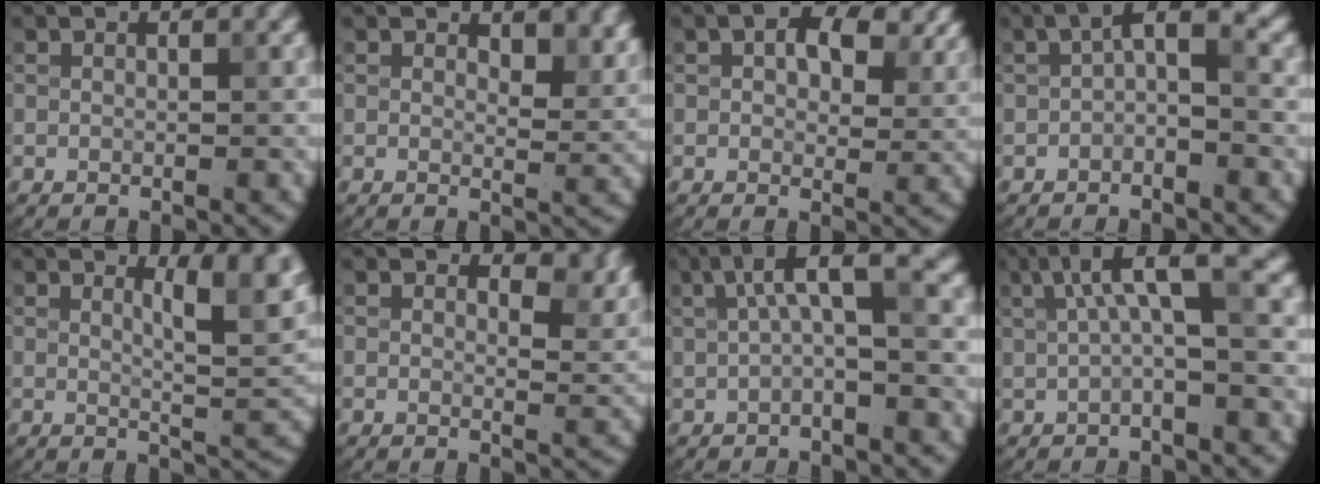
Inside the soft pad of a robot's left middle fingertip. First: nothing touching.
{"total": 3.0, "force": [1.9, 1.4, 1.7], "torque": [-0.027, -0.008, 0.023]}
{"total": 7.0, "force": [3.0, 3.9, 5.0], "torque": [-0.068, 0.000, 0.037]}
{"total": 2.6, "force": [-0.4, 1.0, 2.4], "torque": [-0.037, 0.012, -0.014]}
{"total": 5.6, "force": [2.6, 1.6, 4.7], "torque": [-0.055, -0.005, 0.039]}
{"total": 3.8, "force": [2.2, 1.9, 2.4], "torque": [-0.032, -0.007, 0.026]}
{"total": 4.3, "force": [0.9, 1.0, 4.1], "torque": [-0.071, 0.015, 0.009]}
{"total": 4.9, "force": [1.2, 1.0, 4.6], "torque": [-0.080, 0.013, 0.015]}